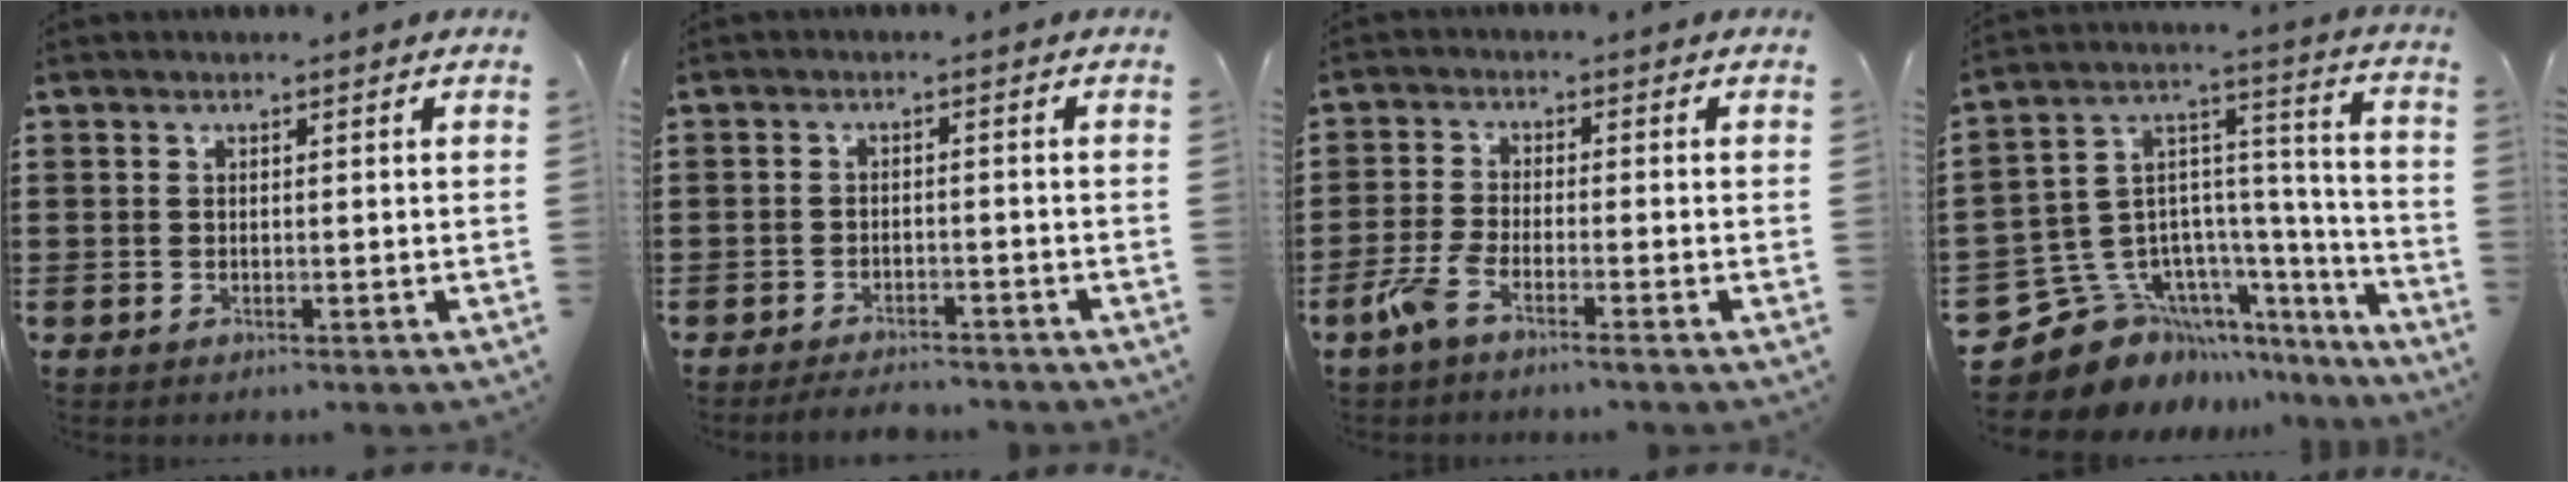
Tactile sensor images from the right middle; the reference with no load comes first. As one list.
[{"total": 2.5, "force": [-2.5, 0.1, 0.3], "torque": [-0.012, -0.003, -0.049]}, {"total": 4.3, "force": [-2.9, 0.4, 3.1], "torque": [-0.080, -0.009, -0.057]}, {"total": 10.3, "force": [-7.2, 7.1, 2.0], "torque": [-0.083, -0.009, -0.132]}]